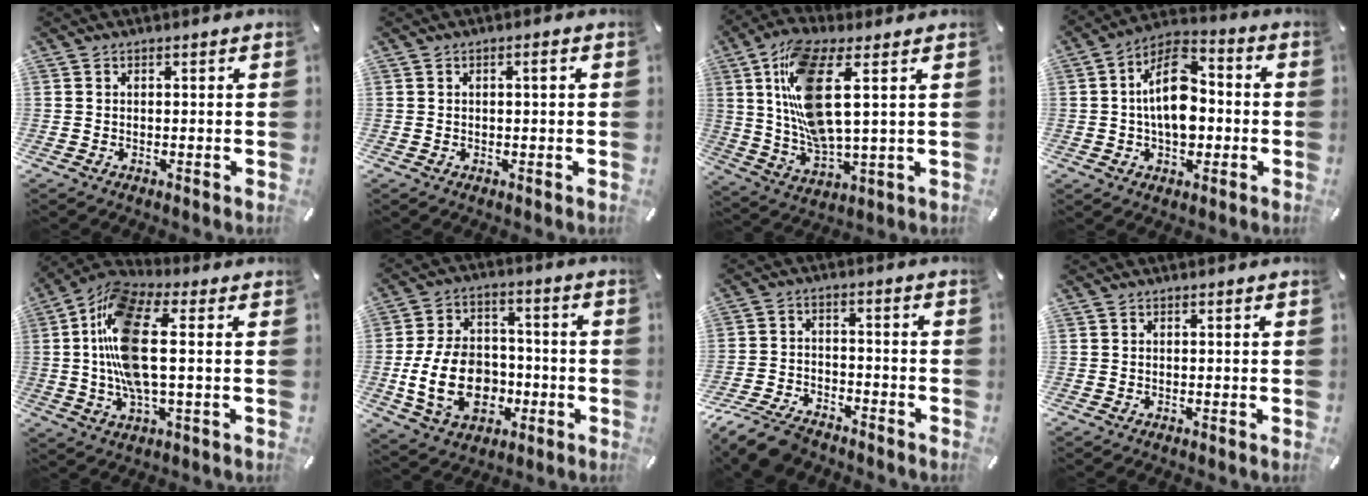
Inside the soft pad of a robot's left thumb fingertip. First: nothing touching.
{"total": 1.3, "force": [0.2, 0.3, 1.3], "torque": [-0.023, 0.002, 0.002]}
{"total": 15.9, "force": [4.8, 5.4, 14.2], "torque": [-0.307, -0.013, 0.082]}
{"total": 14.1, "force": [-0.3, 9.0, 10.9], "torque": [-0.193, 0.008, -0.003]}
{"total": 15.8, "force": [1.0, 6.6, 14.3], "torque": [-0.309, -0.010, 0.014]}
{"total": 17.3, "force": [-3.9, 12.4, 11.4], "torque": [-0.235, 0.016, -0.067]}
{"total": 9.4, "force": [-7.9, 3.5, 3.8], "torque": [-0.072, 0.040, -0.151]}
{"total": 0.0}